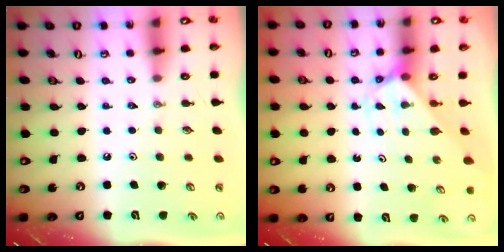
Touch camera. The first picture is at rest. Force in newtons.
{"total": 2.1, "press": 2.1, "slide": 0.1}